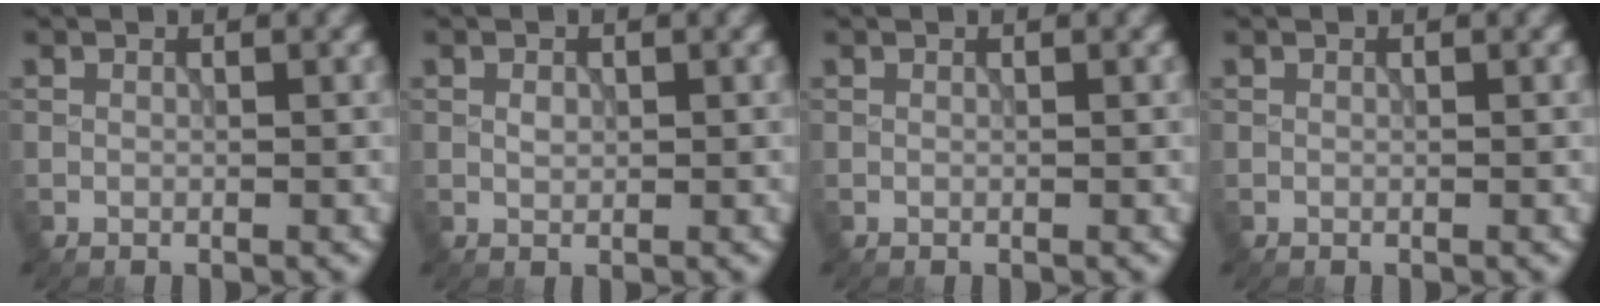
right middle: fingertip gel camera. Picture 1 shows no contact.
{"total": 0.7, "force": [0.1, 0.5, 0.5], "torque": [-0.009, -0.001, 0.002]}
{"total": 0.0}
{"total": 0.0}